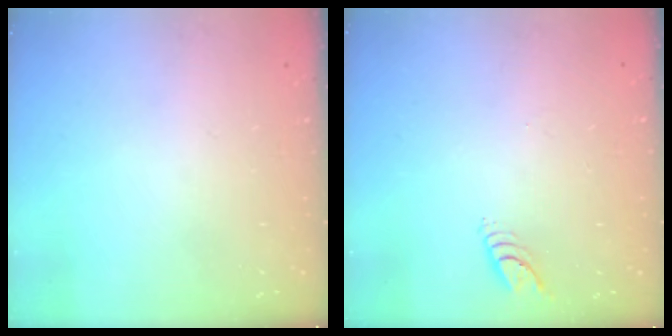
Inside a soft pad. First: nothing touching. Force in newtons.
{"total": 4.7, "press": 4.6, "slide": 0.4}